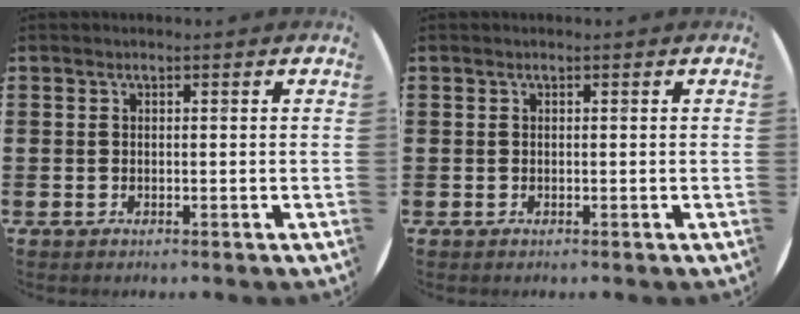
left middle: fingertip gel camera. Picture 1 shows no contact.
{"total": 0.0}